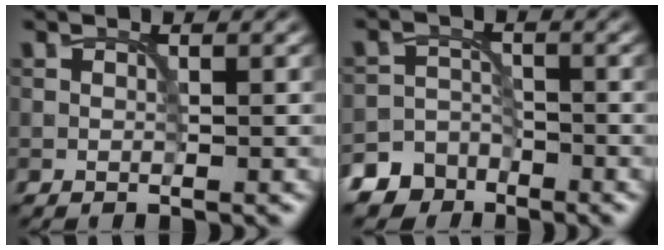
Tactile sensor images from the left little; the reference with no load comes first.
{"total": 6.1, "force": [-4.8, 3.9, 0.3], "torque": [0.014, -0.008, -0.088]}